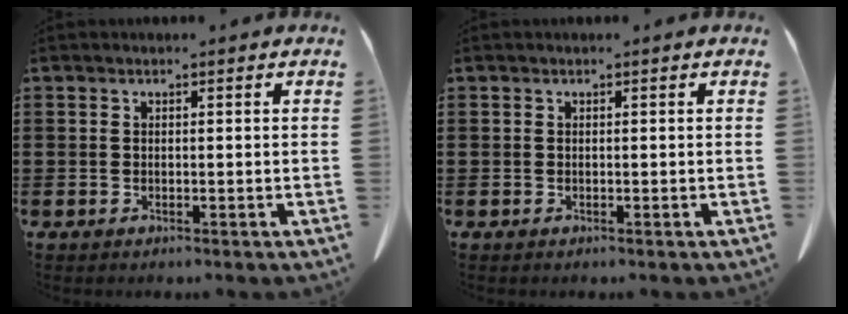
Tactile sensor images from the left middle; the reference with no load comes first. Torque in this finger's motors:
{"motor_torque": [0.00, 0.00, 0.00, 0.00]}